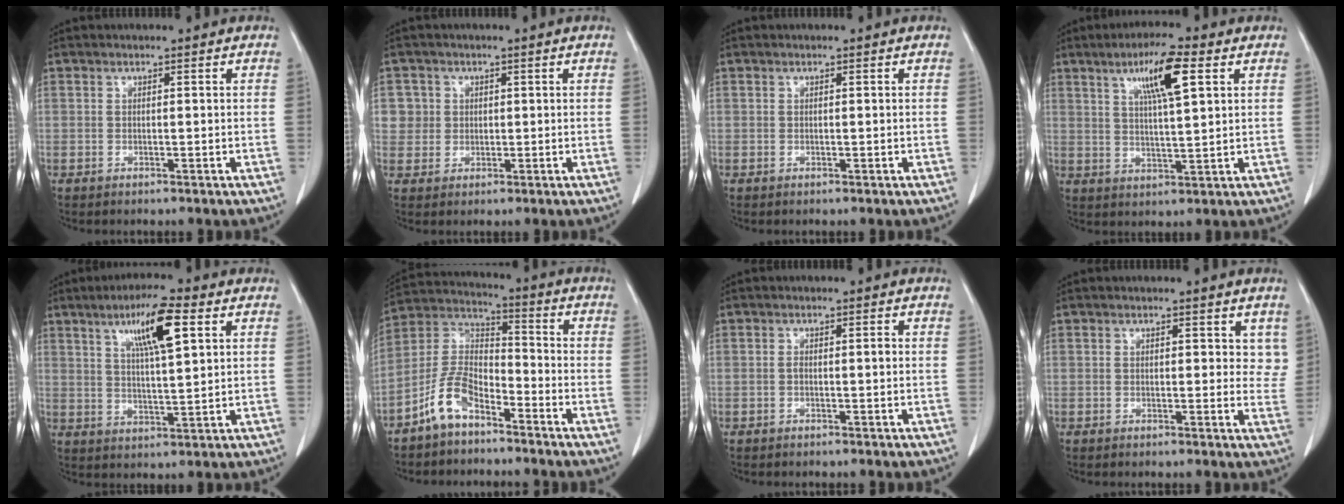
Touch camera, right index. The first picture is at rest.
{"total": 3.7, "force": [1.0, 3.5, -0.1], "torque": [0.023, 0.005, 0.017]}
{"total": 0.0}
{"total": 8.7, "force": [3.9, 0.8, 7.7], "torque": [-0.138, 0.006, 0.066]}
{"total": 9.5, "force": [4.3, 1.1, 8.4], "torque": [-0.148, 0.007, 0.072]}
{"total": 8.7, "force": [-6.0, 4.0, 5.0], "torque": [-0.113, 0.019, -0.122]}
{"total": 1.2, "force": [-0.1, 0.3, 1.1], "torque": [-0.018, 0.001, -0.001]}
{"total": 3.2, "force": [1.7, 2.0, 1.8], "torque": [0.001, -0.005, 0.014]}